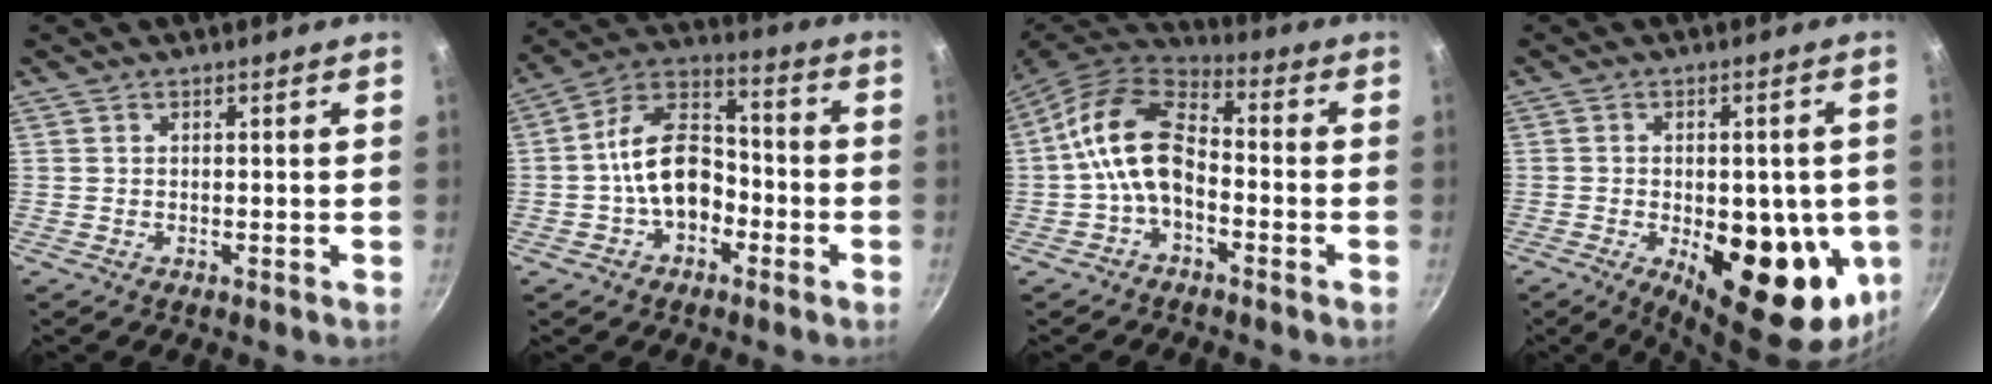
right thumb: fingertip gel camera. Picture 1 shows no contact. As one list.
[{"total": 13.2, "force": [-3.1, 9.0, 9.2], "torque": [-0.120, 0.054, -0.066]}, {"total": 11.8, "force": [-2.5, 7.3, 8.9], "torque": [-0.150, 0.044, -0.062]}, {"total": 20.5, "force": [-4.4, 9.7, 17.5], "torque": [-0.190, -0.012, -0.046]}]